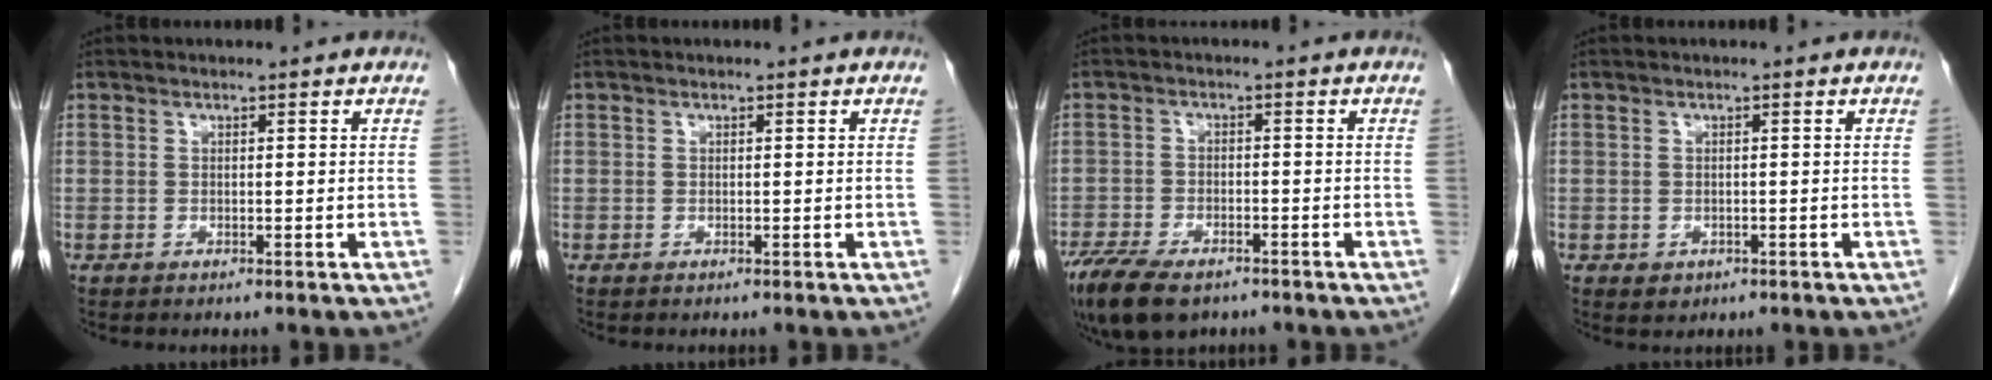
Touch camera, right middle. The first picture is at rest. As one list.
[{"total": 0.0}, {"total": 10.7, "force": [-7.6, 4.5, 5.9], "torque": [-0.111, -0.013, -0.122]}, {"total": 1.4, "force": [-0.6, 1.1, 0.5], "torque": [-0.008, 0.002, -0.001]}]